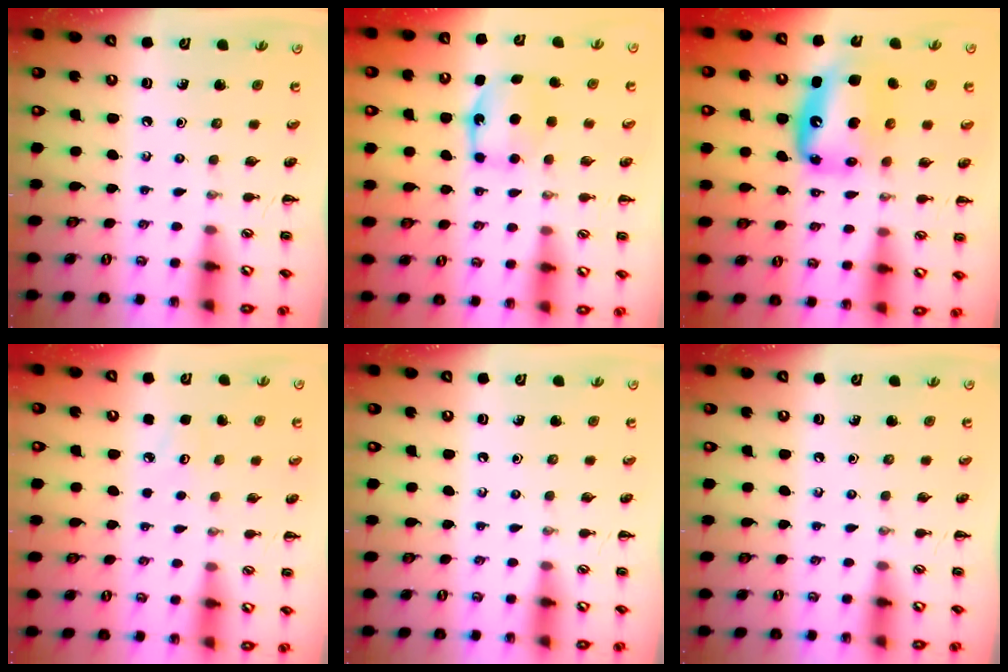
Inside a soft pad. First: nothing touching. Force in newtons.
{"total": 6.3, "press": 6.1, "slide": 1.5}
{"total": 11.3, "press": 10.9, "slide": 3.1}
{"total": 3.3, "press": 3.3, "slide": 0.8}
{"total": 0.0}
{"total": 0.0}